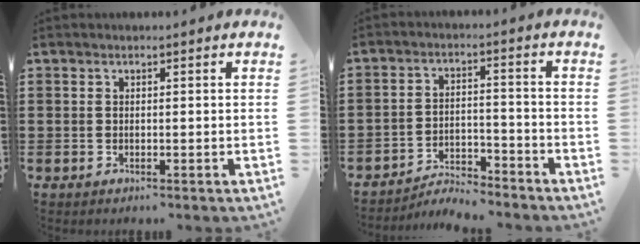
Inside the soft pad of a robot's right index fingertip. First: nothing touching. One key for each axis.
{"total": 4.5, "fx": -4.4, "fy": 0.5, "fz": 0.7, "tx": -0.018, "ty": 0.006, "tz": -0.091}